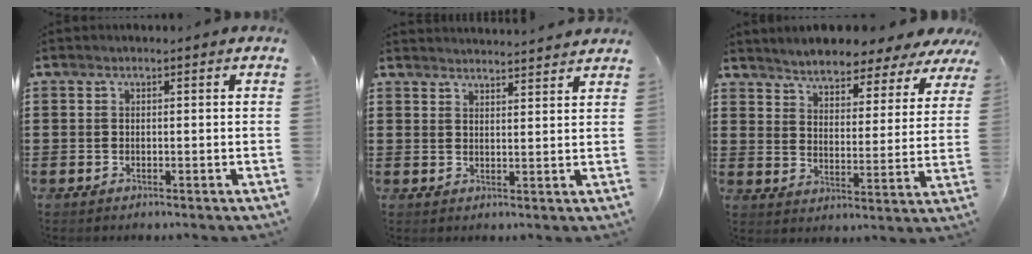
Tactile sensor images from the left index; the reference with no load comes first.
{"total": 2.7, "force": [2.7, -0.5, -0.2], "torque": [-0.004, -0.013, 0.051]}
{"total": 4.9, "force": [4.9, 0.4, 0.4], "torque": [-0.037, -0.035, 0.082]}